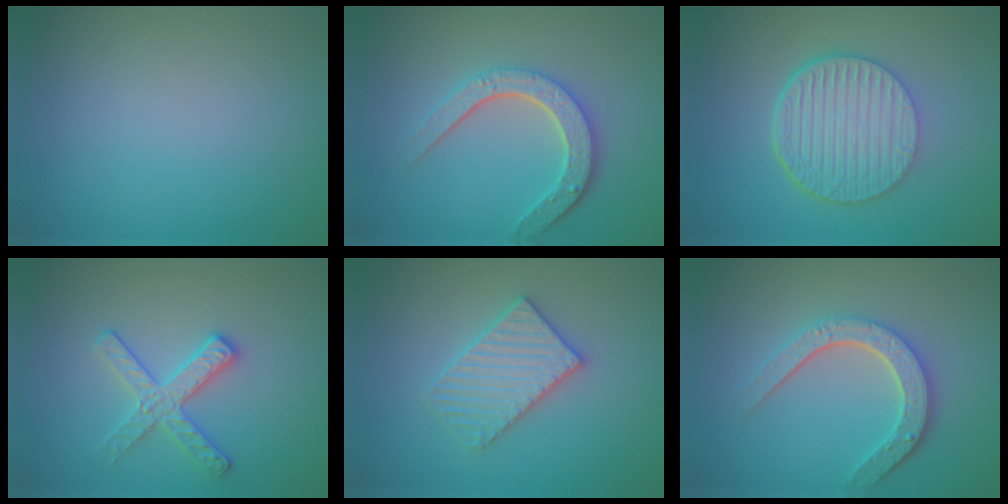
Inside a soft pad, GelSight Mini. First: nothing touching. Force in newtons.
{"total": 4.6, "press": 3.5, "slide": 2.9}
{"total": 7.0, "press": 4.7, "slide": 5.2}
{"total": 2.8, "press": 2.7, "slide": 0.5}
{"total": 3.3, "press": 3.3, "slide": 0.6}
{"total": 4.6, "press": 3.5, "slide": 3.0}